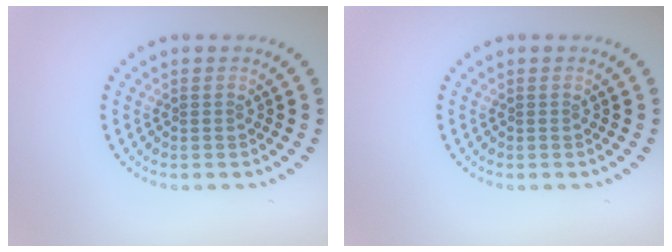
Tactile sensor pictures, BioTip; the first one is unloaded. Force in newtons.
{"total": 0.0}